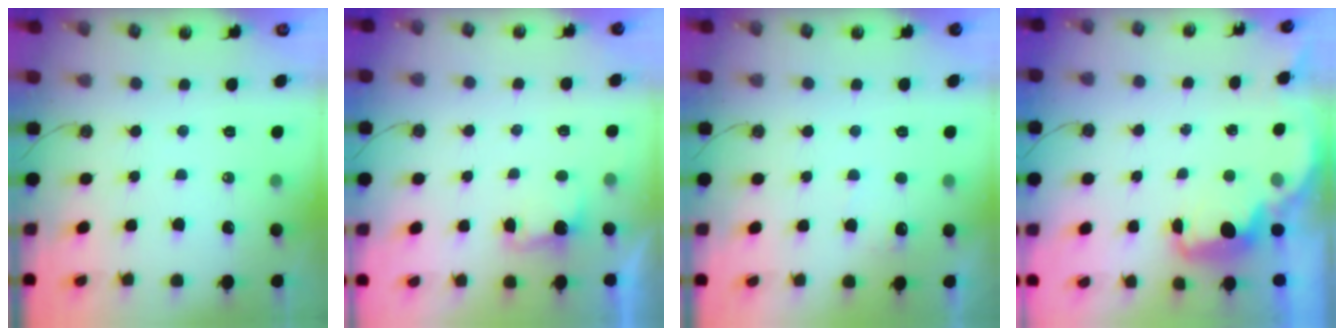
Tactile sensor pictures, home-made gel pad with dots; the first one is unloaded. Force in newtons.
{"total": 2.3, "press": 2.1, "slide": 0.9}
{"total": 4.9, "press": 4.8, "slide": 1.3}
{"total": 2.2, "press": 2.1, "slide": 0.8}